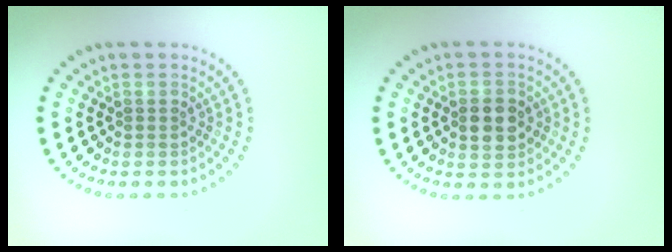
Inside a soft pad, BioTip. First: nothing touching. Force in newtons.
{"total": 2.8, "press": 2.8, "slide": 0.1}